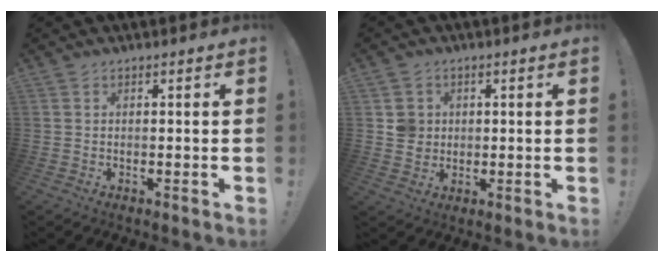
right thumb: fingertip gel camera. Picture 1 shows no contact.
{"total": 5.0, "force": [1.0, 4.8, 1.0], "torque": [-0.015, 0.003, 0.022]}